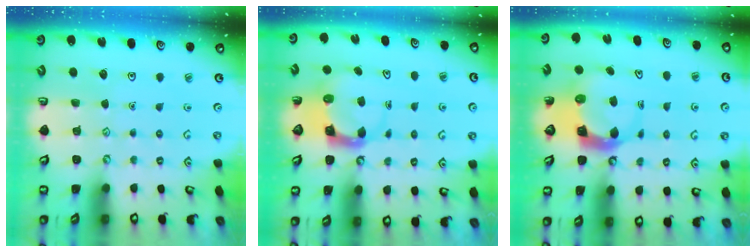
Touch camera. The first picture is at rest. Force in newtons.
{"total": 3.7, "press": 3.6, "slide": 0.6}
{"total": 5.6, "press": 5.5, "slide": 0.6}